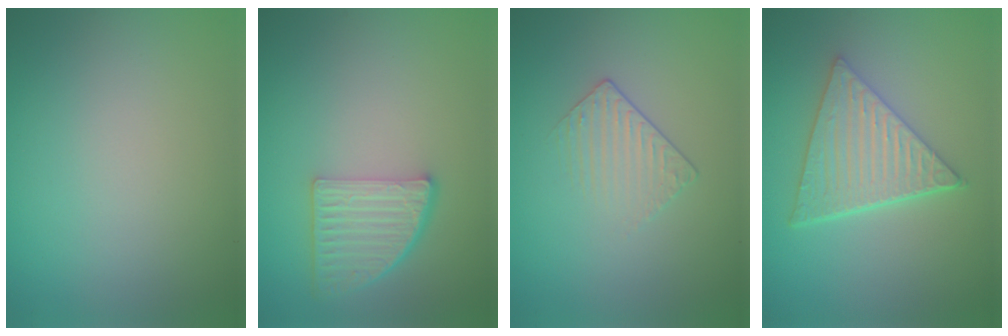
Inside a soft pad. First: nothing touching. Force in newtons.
{"total": 4.5, "press": 3.5, "slide": 2.9}
{"total": 1.4, "press": 0.9, "slide": 1.1}
{"total": 5.9, "press": 4.4, "slide": 4.0}